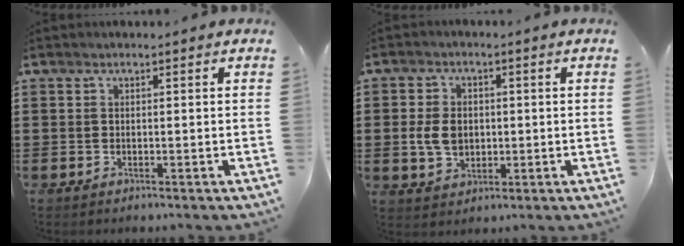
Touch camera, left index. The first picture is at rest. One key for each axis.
{"total": 5.1, "fx": -0.1, "fy": 3.8, "fz": 3.5, "tx": -0.080, "ty": 0.002, "tz": -0.009}